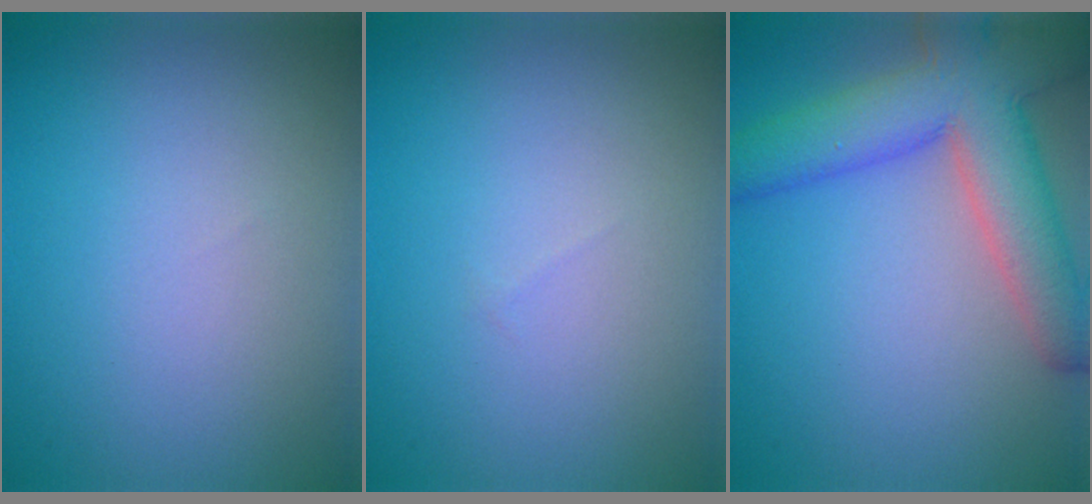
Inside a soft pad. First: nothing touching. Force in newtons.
{"total": 0.0}
{"total": 8.8, "press": 8.8, "slide": 0.5}